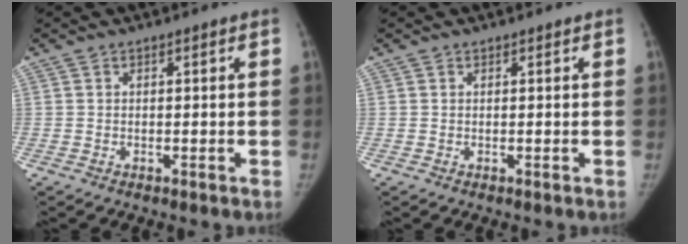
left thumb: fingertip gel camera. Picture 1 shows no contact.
{"total": 0.0}